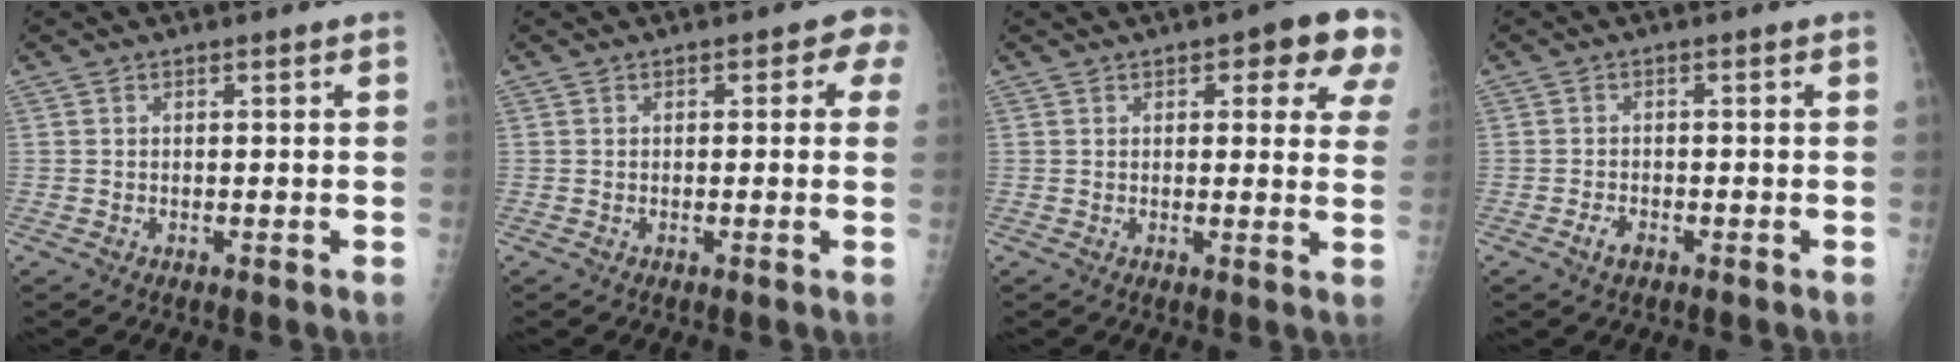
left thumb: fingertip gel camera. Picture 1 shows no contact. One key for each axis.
{"total": 3.6, "fx": 1.0, "fy": 1.9, "fz": 2.8, "tx": -0.003, "ty": 0.004, "tz": 0.001}
{"total": 10.2, "fx": 5.2, "fy": 3.8, "fz": 7.9, "tx": -0.051, "ty": -0.014, "tz": 0.052}
{"total": 2.0, "fx": -1.2, "fy": 1.0, "fz": 1.3, "tx": -0.030, "ty": 0.010, "tz": -0.021}